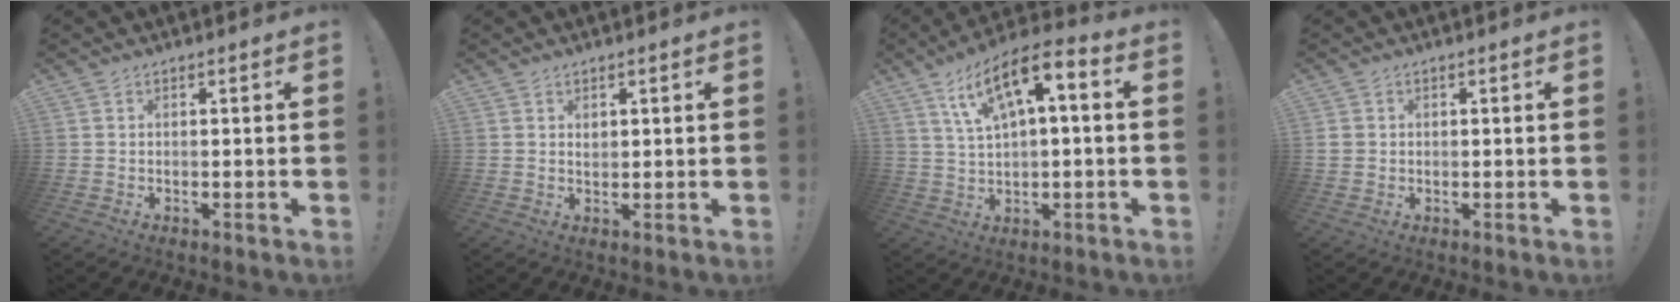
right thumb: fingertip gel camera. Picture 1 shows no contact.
{"total": 1.6, "force": [0.8, 1.1, 0.6], "torque": [0.010, -0.007, 0.010]}
{"total": 12.2, "force": [4.6, 4.4, 10.3], "torque": [-0.178, -0.012, 0.082]}
{"total": 2.3, "force": [0.5, 2.1, 0.7], "torque": [-0.005, 0.001, 0.010]}